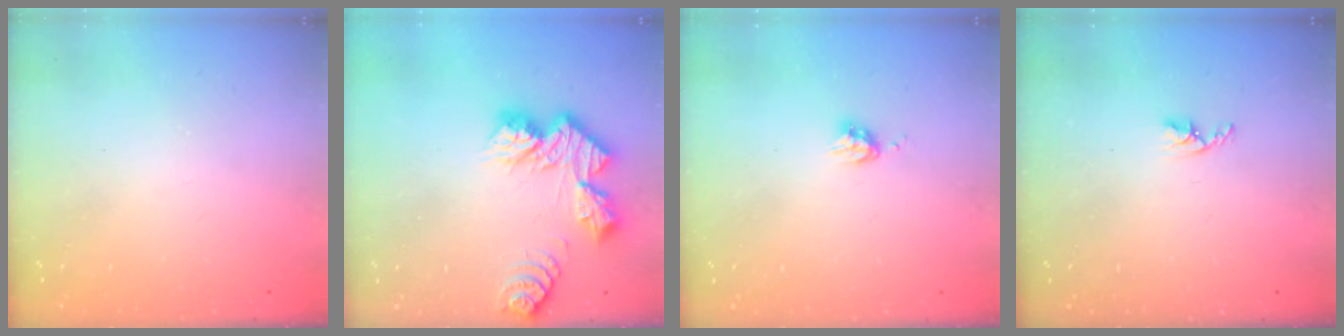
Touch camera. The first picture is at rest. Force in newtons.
{"total": 12.8, "press": 12.7, "slide": 1.1}
{"total": 4.0, "press": 3.9, "slide": 0.6}
{"total": 3.3, "press": 3.2, "slide": 0.5}